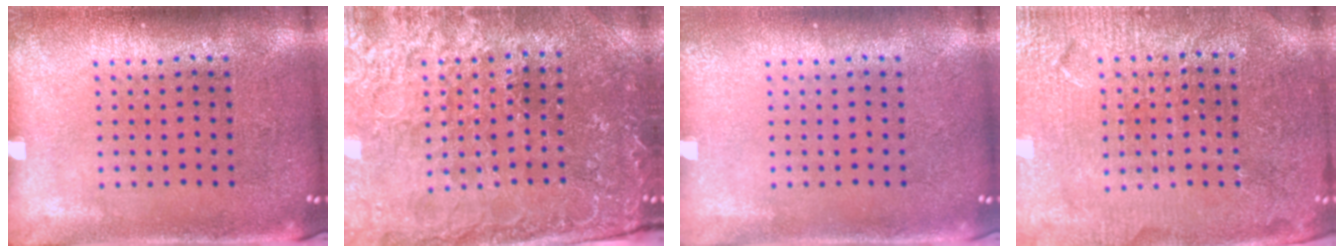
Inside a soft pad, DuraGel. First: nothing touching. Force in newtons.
{"total": 3.2, "press": 3.1, "slide": 0.4}
{"total": 0.0}
{"total": 4.0, "press": 3.8, "slide": 1.0}